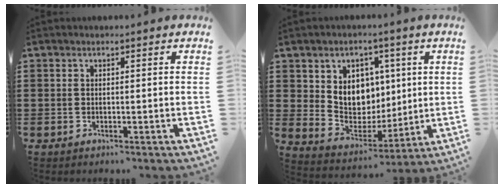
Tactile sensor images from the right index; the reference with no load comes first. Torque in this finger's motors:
{"motor_torque": [1.32, -0.40, 0.81, 0.09]}